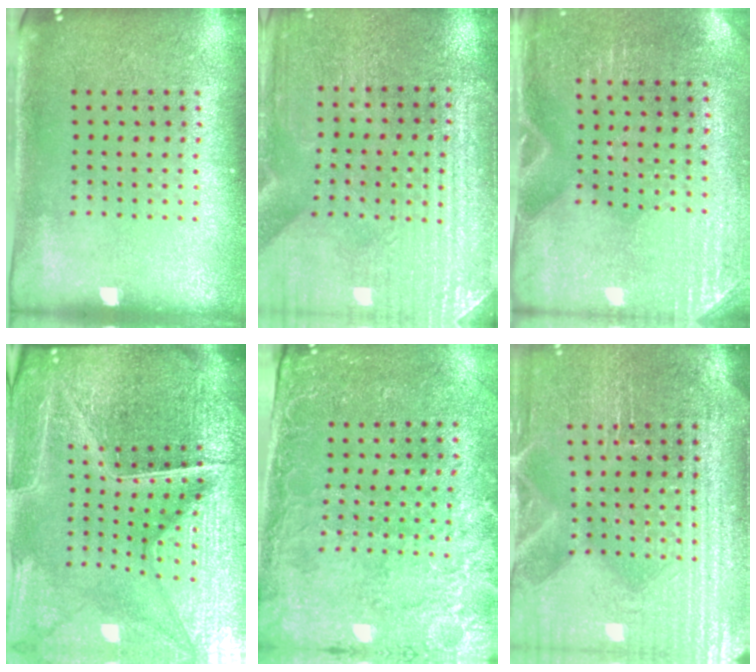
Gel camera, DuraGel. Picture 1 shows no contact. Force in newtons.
{"total": 3.2, "press": 3.2, "slide": 0.3}
{"total": 2.8, "press": 2.5, "slide": 1.3}
{"total": 6.6, "press": 5.9, "slide": 3.0}
{"total": 2.6, "press": 2.4, "slide": 1.1}
{"total": 4.1, "press": 3.9, "slide": 1.3}